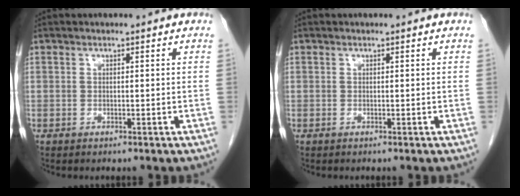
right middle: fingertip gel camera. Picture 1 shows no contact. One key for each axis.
{"total": 0.0}